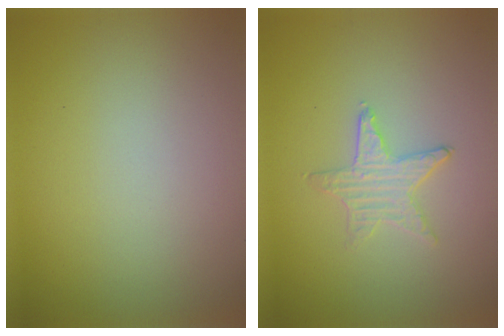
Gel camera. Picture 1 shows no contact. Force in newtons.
{"total": 1.2, "press": 1.2, "slide": 0.1}